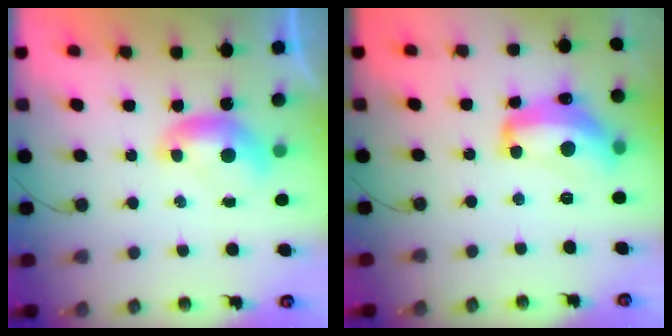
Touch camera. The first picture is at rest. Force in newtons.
{"total": 10.9, "press": 10.8, "slide": 0.9}